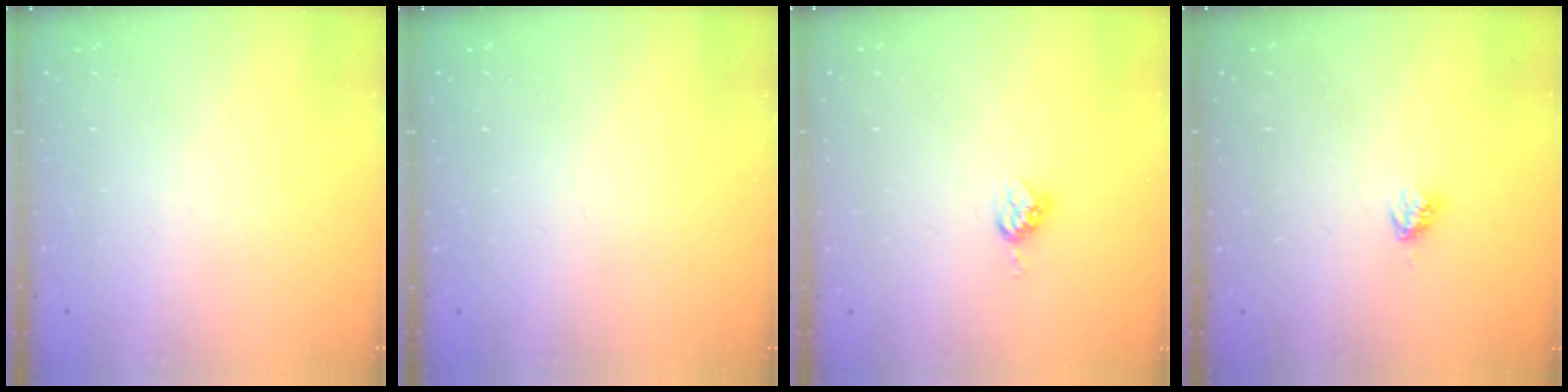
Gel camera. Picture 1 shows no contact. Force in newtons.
{"total": 0.0}
{"total": 5.2, "press": 5.2, "slide": 0.5}
{"total": 3.8, "press": 3.8, "slide": 0.3}